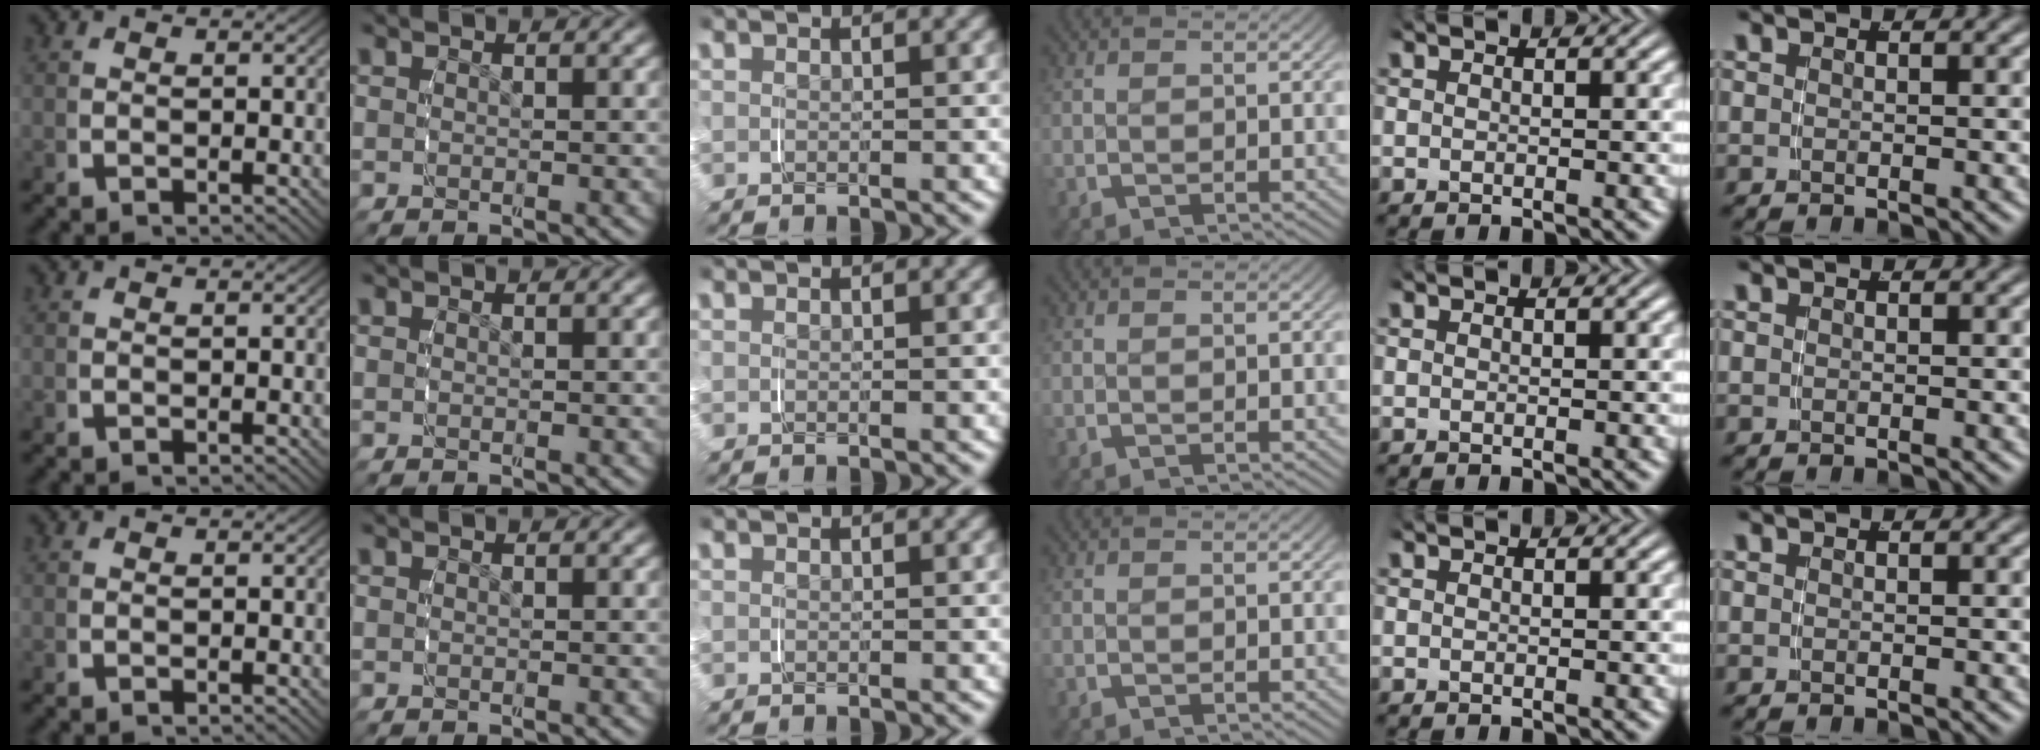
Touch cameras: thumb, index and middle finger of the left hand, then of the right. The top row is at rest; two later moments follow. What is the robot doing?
{"motion": "grasp_and_lifting", "object": "jar lid"}